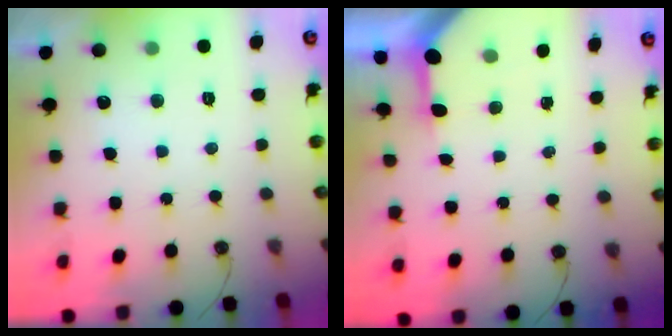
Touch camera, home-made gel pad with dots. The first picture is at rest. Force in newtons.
{"total": 3.4, "press": 3.4, "slide": 0.4}